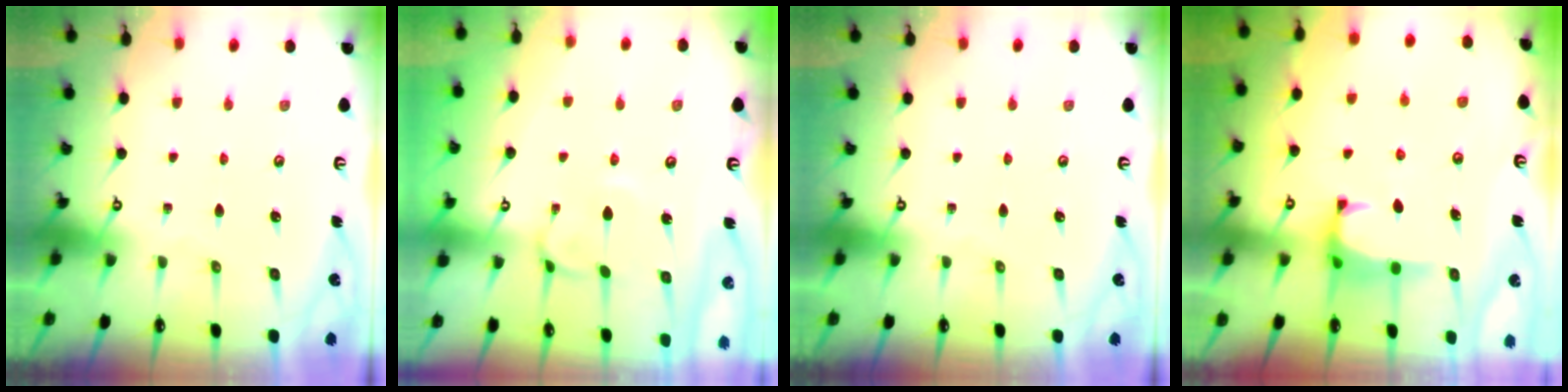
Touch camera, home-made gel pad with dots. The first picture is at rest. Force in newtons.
{"total": 2.3, "press": 2.2, "slide": 0.6}
{"total": 0.0}
{"total": 1.1, "press": 0.9, "slide": 0.6}